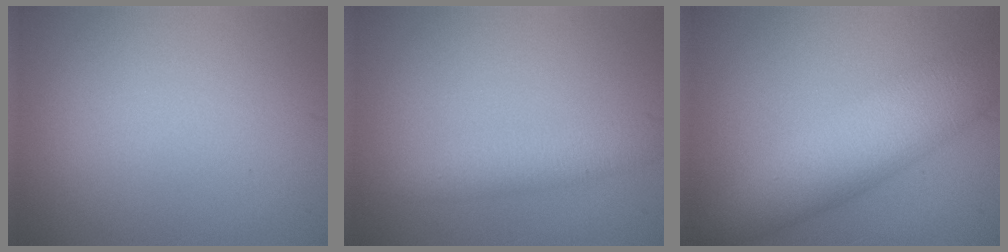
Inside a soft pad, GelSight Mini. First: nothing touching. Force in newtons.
{"total": 2.3, "press": 2.3, "slide": 0.1}
{"total": 6.6, "press": 6.6, "slide": 0.4}